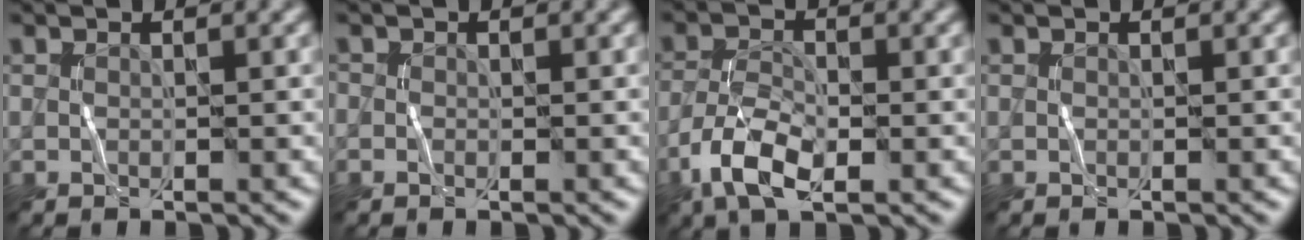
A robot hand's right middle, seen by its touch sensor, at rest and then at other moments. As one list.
[{"total": 0.5, "force": [-0.2, 0.4, 0.2], "torque": [-0.002, 0.000, -0.002]}, {"total": 4.9, "force": [-2.4, 2.1, 3.7], "torque": [-0.078, -0.001, -0.049]}, {"total": 0.0}]